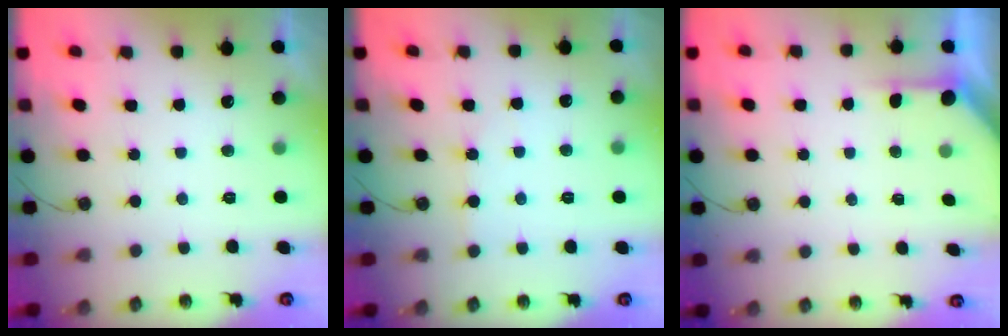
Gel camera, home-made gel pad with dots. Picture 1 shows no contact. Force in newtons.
{"total": 2.9, "press": 2.9, "slide": 0.3}
{"total": 2.2, "press": 2.2, "slide": 0.3}